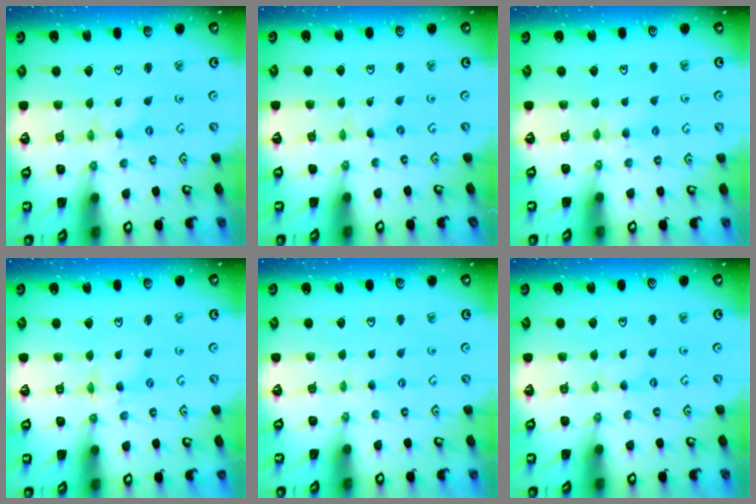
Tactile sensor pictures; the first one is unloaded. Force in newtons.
{"total": 0.0}
{"total": 4.3, "press": 4.2, "slide": 0.6}
{"total": 3.5, "press": 3.5, "slide": 0.3}
{"total": 2.5, "press": 2.5, "slide": 0.3}
{"total": 1.0, "press": 0.9, "slide": 0.2}